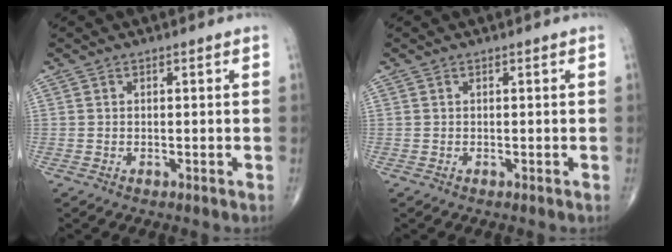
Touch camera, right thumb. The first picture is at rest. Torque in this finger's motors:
{"motor_torque": [0.40, 0.28, -0.08, -0.04, 0.01]}